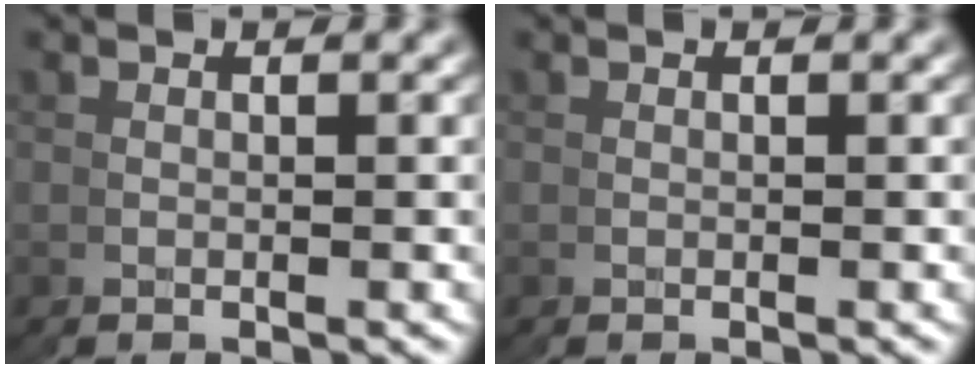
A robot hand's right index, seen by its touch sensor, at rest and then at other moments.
{"total": 0.0}